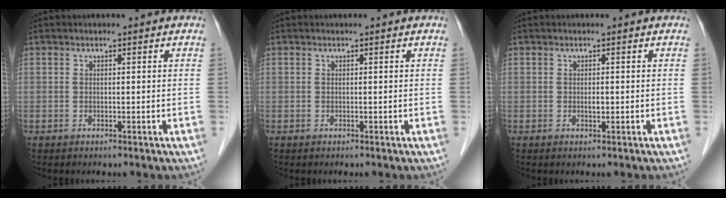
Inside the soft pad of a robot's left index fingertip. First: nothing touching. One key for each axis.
{"total": 0.0}
{"total": 0.5, "fx": -0.1, "fy": 0.3, "fz": 0.5, "tx": -0.008, "ty": 0.000, "tz": -0.003}